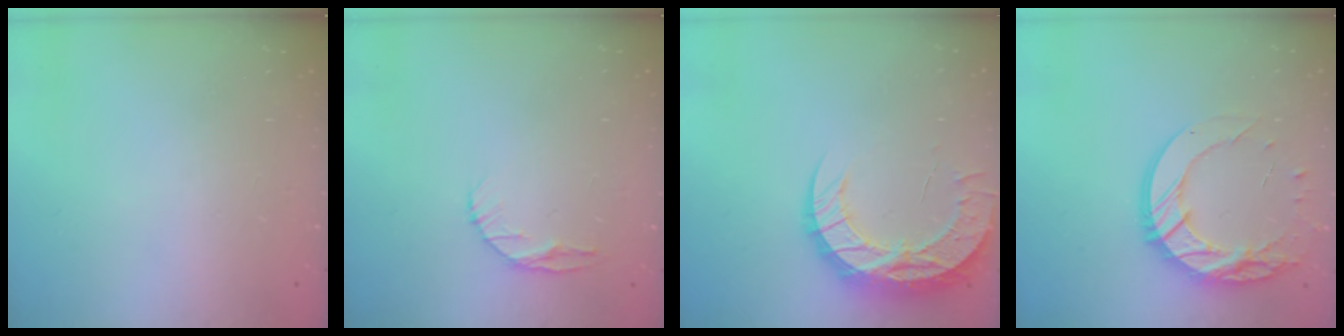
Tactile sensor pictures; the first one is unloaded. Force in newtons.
{"total": 5.8, "press": 5.7, "slide": 0.8}
{"total": 13.4, "press": 13.4, "slide": 1.0}
{"total": 16.5, "press": 16.5, "slide": 1.4}